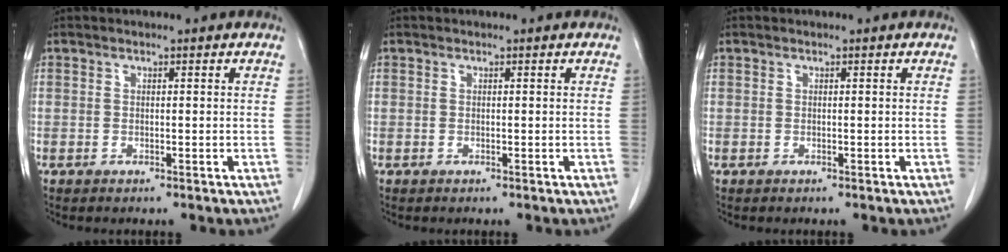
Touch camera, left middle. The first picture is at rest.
{"total": 0.0}
{"total": 0.0}